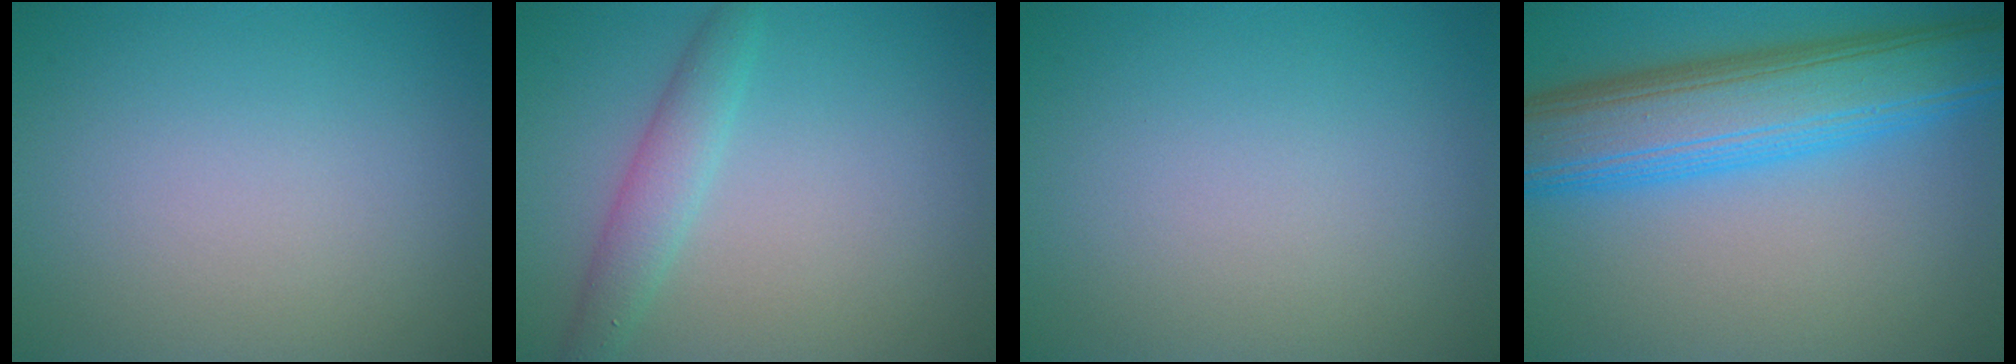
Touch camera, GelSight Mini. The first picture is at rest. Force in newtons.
{"total": 2.5, "press": 2.5, "slide": 0.0}
{"total": 0.0}
{"total": 9.7, "press": 9.7, "slide": 0.1}